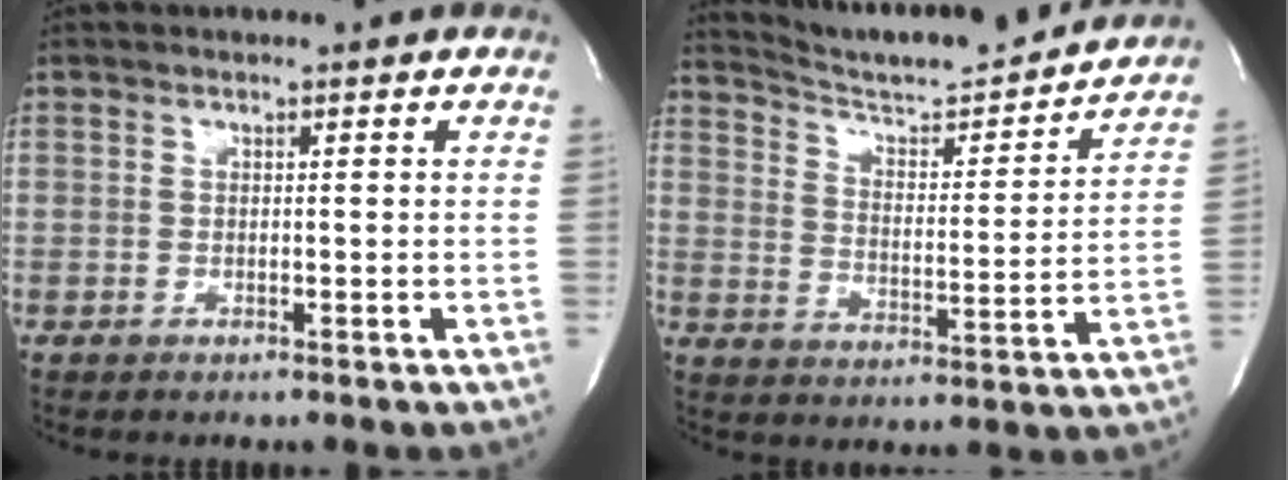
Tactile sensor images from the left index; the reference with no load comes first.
{"total": 17.5, "force": [16.6, 0.9, 5.5], "torque": [-0.093, -0.028, 0.243]}